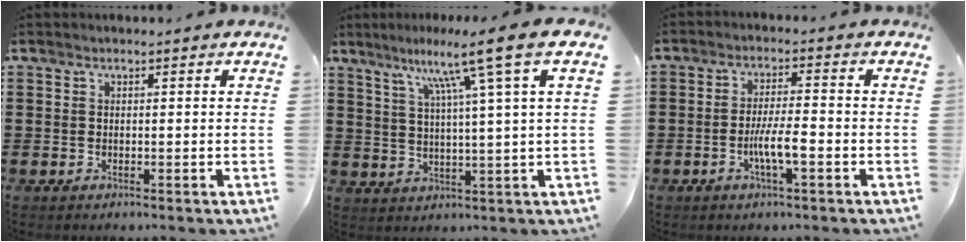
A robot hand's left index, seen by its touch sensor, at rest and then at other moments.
{"total": 9.8, "force": [5.6, -1.5, 7.9], "torque": [-0.153, -0.020, 0.078]}
{"total": 5.3, "force": [-1.8, 0.9, 4.9], "torque": [-0.096, -0.001, -0.036]}